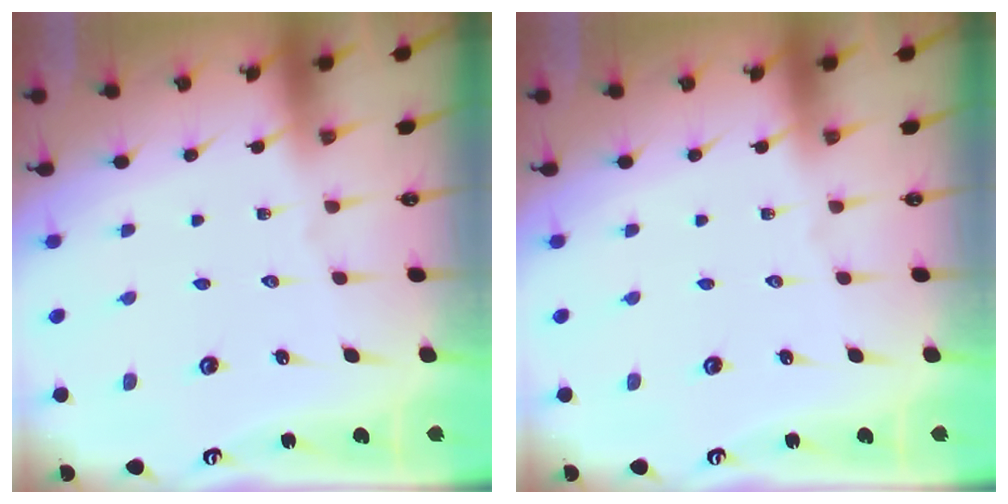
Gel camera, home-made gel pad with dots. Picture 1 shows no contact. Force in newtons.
{"total": 0.0}